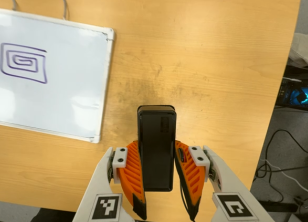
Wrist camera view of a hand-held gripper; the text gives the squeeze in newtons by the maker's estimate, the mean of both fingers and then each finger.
{"total": 6.0, "left": 4.2, "right": 7.7}